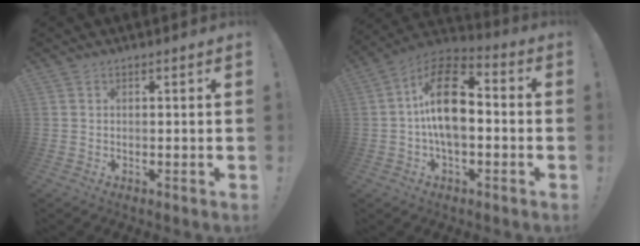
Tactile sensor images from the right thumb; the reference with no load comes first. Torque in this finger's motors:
{"motor_torque": [1.74, 2.69, 0.27, 0.15, 0.33]}